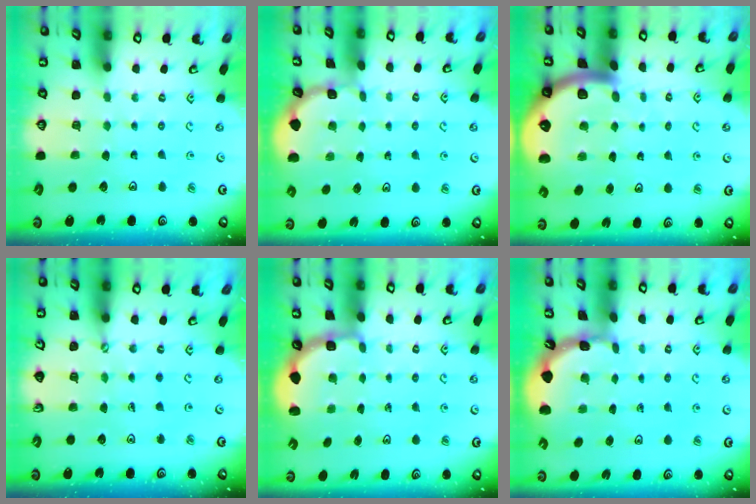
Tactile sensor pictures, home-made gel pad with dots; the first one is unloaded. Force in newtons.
{"total": 2.3, "press": 2.3, "slide": 0.1}
{"total": 6.5, "press": 6.4, "slide": 1.0}
{"total": 0.5, "press": 0.5, "slide": 0.1}
{"total": 2.7, "press": 2.3, "slide": 1.4}
{"total": 1.6, "press": 1.6, "slide": 0.3}